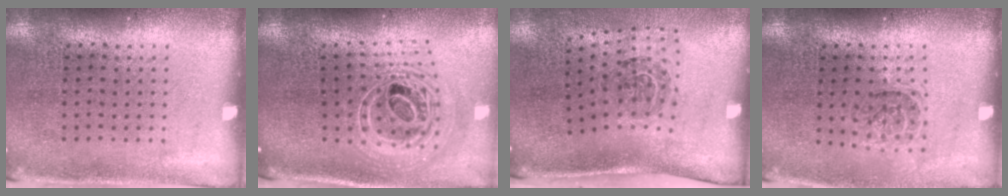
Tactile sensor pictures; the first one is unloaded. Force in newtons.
{"total": 2.7, "press": 1.9, "slide": 1.9}
{"total": 1.8, "press": 1.3, "slide": 1.3}
{"total": 1.2, "press": 1.0, "slide": 0.6}